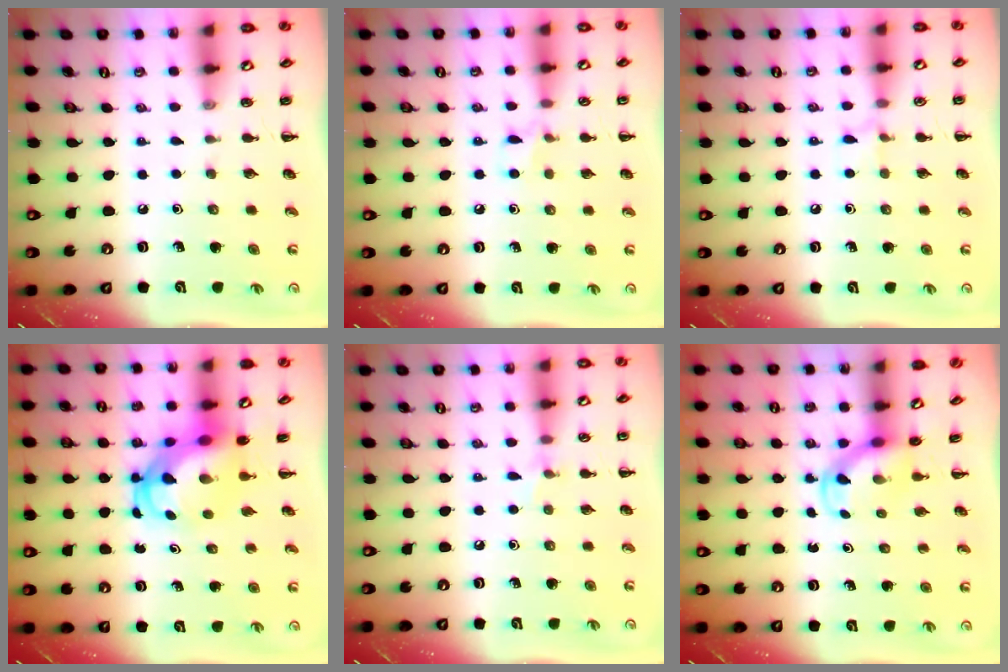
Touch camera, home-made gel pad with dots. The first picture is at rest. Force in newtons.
{"total": 4.8, "press": 4.5, "slide": 1.4}
{"total": 4.8, "press": 4.5, "slide": 1.4}
{"total": 4.9, "press": 4.8, "slide": 1.0}
{"total": 5.0, "press": 4.7, "slide": 1.7}
{"total": 3.7, "press": 3.5, "slide": 1.3}